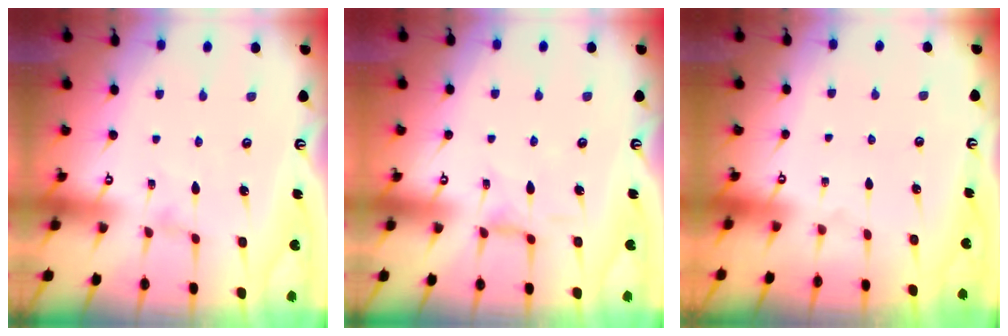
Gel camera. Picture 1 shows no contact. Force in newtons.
{"total": 2.6, "press": 2.6, "slide": 0.5}
{"total": 0.0}